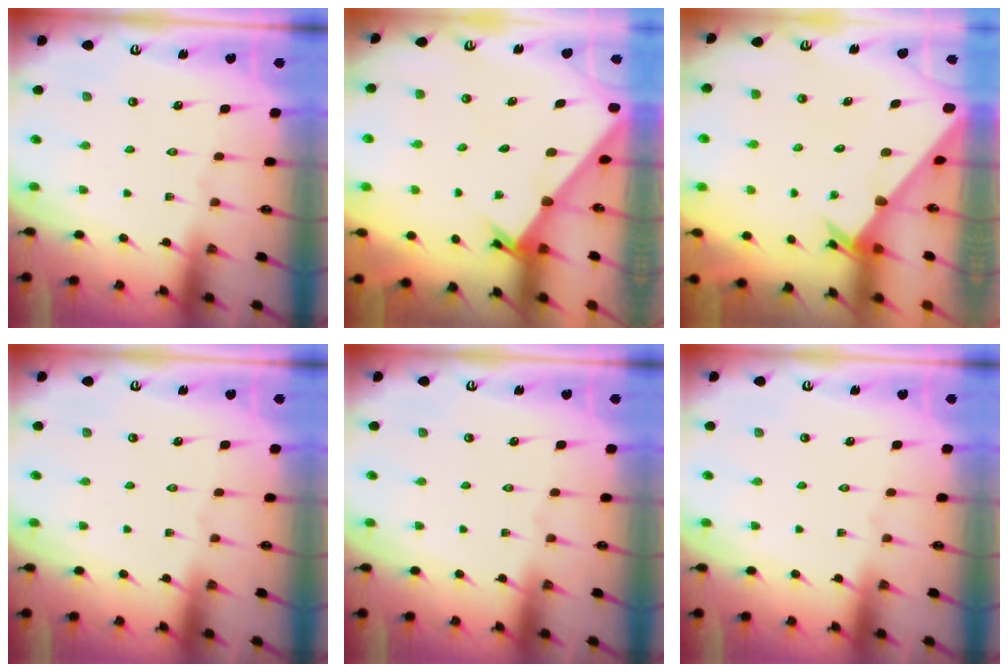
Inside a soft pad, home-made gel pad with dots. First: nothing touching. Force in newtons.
{"total": 1.4, "press": 1.4, "slide": 0.1}
{"total": 2.0, "press": 2.0, "slide": 0.2}
{"total": 0.0}
{"total": 0.0}
{"total": 0.0}